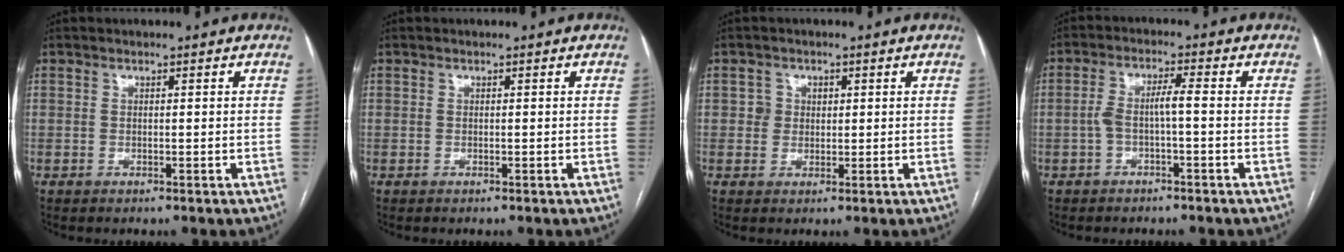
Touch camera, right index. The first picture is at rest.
{"total": 0.0}
{"total": 2.3, "force": [0.4, 2.3, 0.4], "torque": [-0.001, 0.007, 0.006]}
{"total": 4.2, "force": [-1.0, 0.5, 4.0], "torque": [-0.083, 0.022, -0.015]}